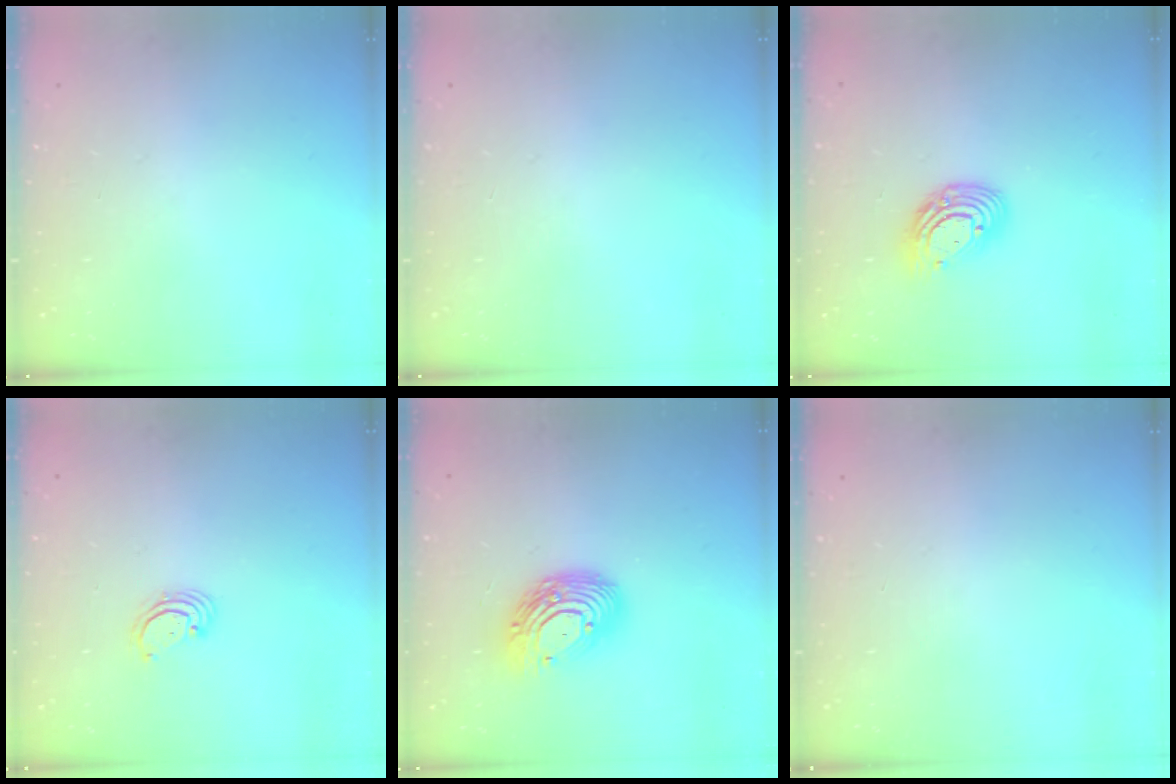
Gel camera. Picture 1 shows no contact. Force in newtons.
{"total": 0.0}
{"total": 10.7, "press": 10.7, "slide": 0.8}
{"total": 2.5, "press": 2.5, "slide": 0.3}
{"total": 13.7, "press": 13.7, "slide": 0.9}
{"total": 0.0}